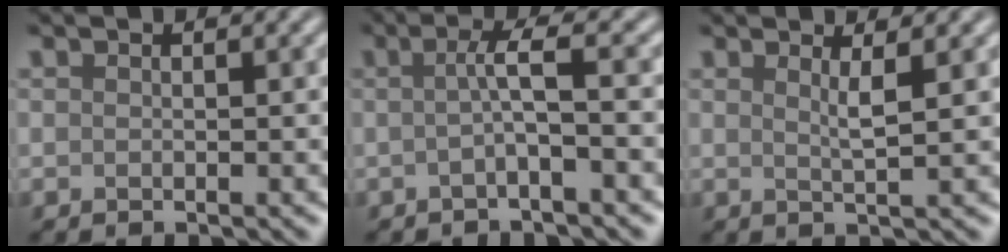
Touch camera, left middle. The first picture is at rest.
{"total": 2.9, "force": [-0.2, 0.4, 2.8], "torque": [-0.052, -0.002, -0.009]}
{"total": 1.9, "force": [0.8, 0.4, 1.7], "torque": [-0.024, -0.003, 0.006]}